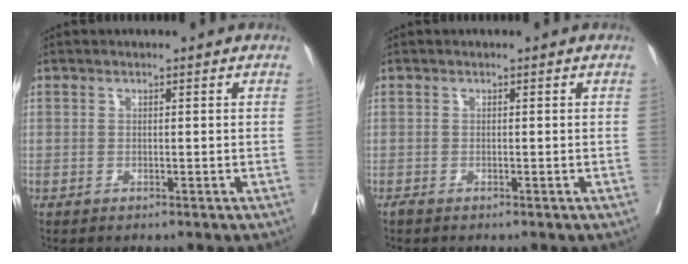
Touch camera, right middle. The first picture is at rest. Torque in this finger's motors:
{"motor_torque": [0.94, -0.92, 0.39, 0.15]}